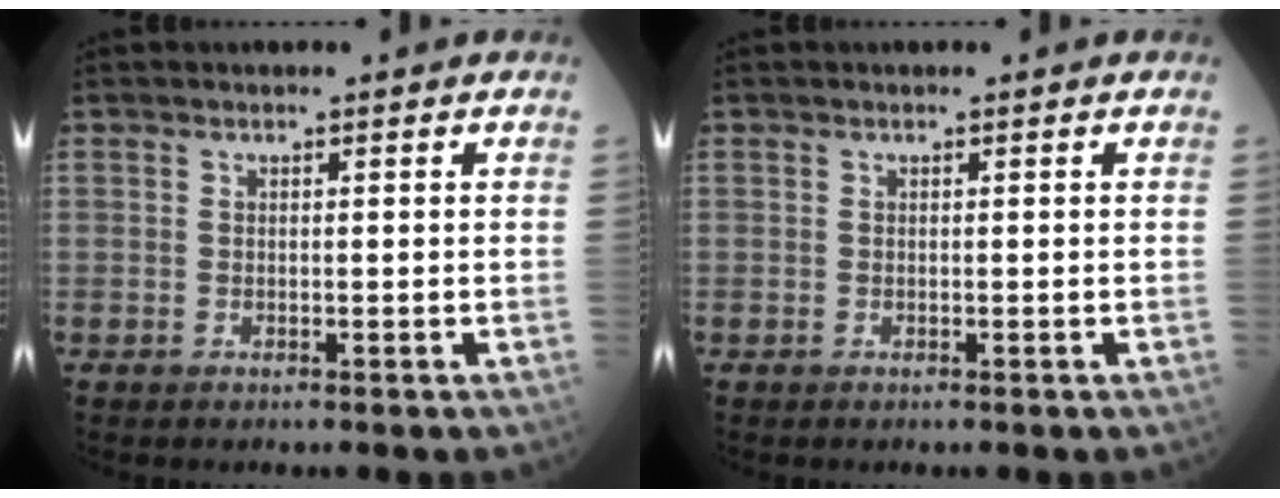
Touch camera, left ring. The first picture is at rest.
{"total": 0.0}